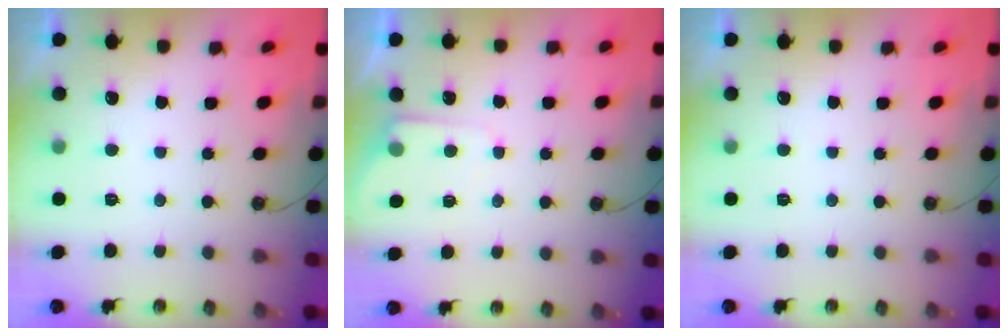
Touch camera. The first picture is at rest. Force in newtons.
{"total": 3.9, "press": 3.9, "slide": 0.5}
{"total": 0.0}